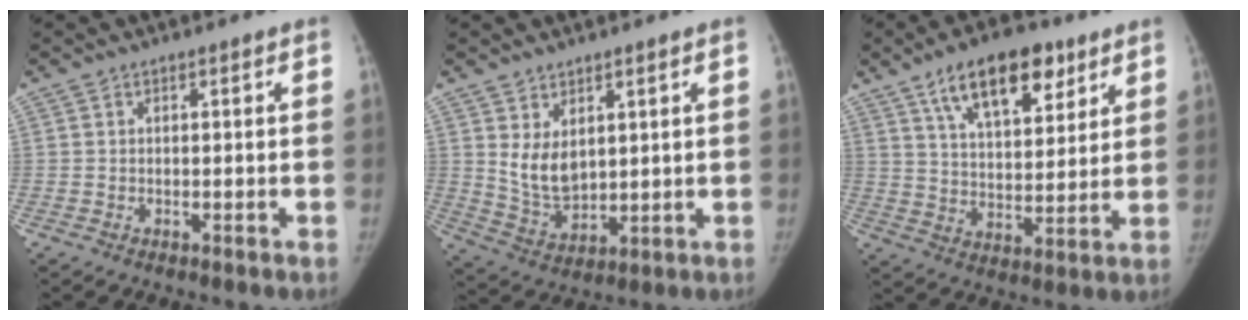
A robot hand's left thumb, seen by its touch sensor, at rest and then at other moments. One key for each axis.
{"total": 7.1, "fx": 2.6, "fy": 4.3, "fz": 5.1, "tx": -0.075, "ty": -0.026, "tz": 0.067}
{"total": 15.5, "fx": 9.0, "fy": 7.2, "fz": 10.3, "tx": -0.126, "ty": -0.035, "tz": 0.151}